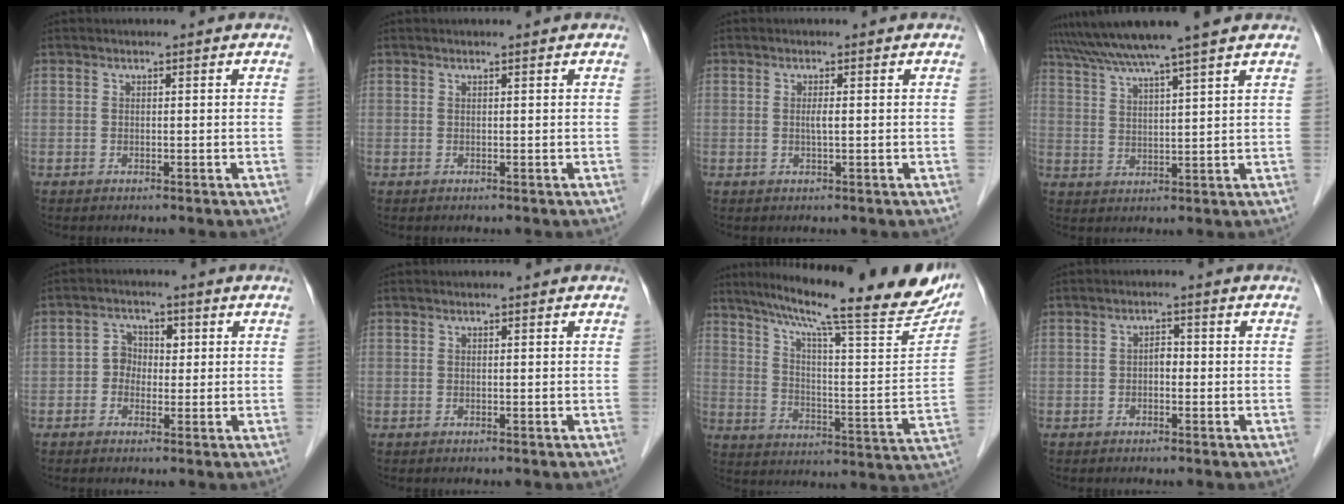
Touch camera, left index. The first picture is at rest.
{"total": 0.0}
{"total": 1.2, "force": [0.0, 0.0, 1.2], "torque": [-0.028, -0.001, 0.000]}
{"total": 10.9, "force": [9.2, -1.4, 5.6], "torque": [-0.102, 0.026, 0.145]}
{"total": 3.4, "force": [-0.2, 3.1, 1.5], "torque": [-0.023, 0.015, -0.009]}
{"total": 0.0}
{"total": 27.3, "force": [22.1, 2.7, 15.7], "torque": [-0.242, -0.033, 0.293]}
{"total": 1.7, "force": [-0.4, 1.0, 1.3], "torque": [-0.017, 0.008, -0.010]}